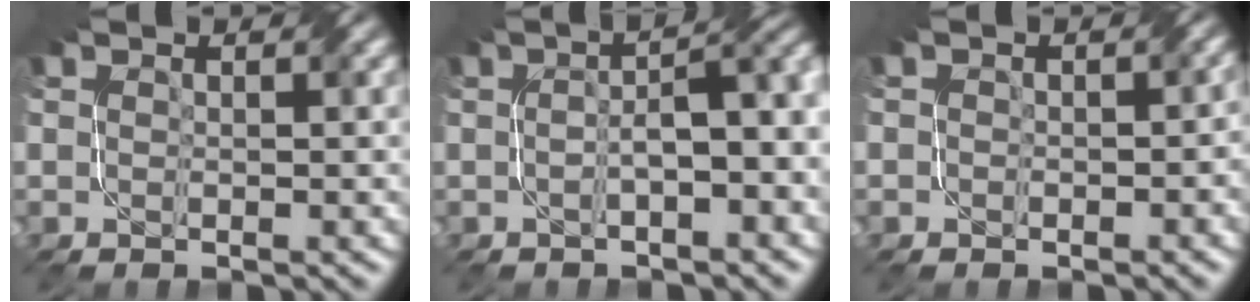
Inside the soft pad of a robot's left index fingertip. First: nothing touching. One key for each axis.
{"total": 5.4, "fx": -0.7, "fy": 1.6, "fz": 5.1, "tx": -0.065, "ty": 0.011, "tz": -0.007}
{"total": 2.1, "fx": 0.0, "fy": 1.6, "fz": 1.3, "tx": -0.008, "ty": -0.005, "tz": -0.005}